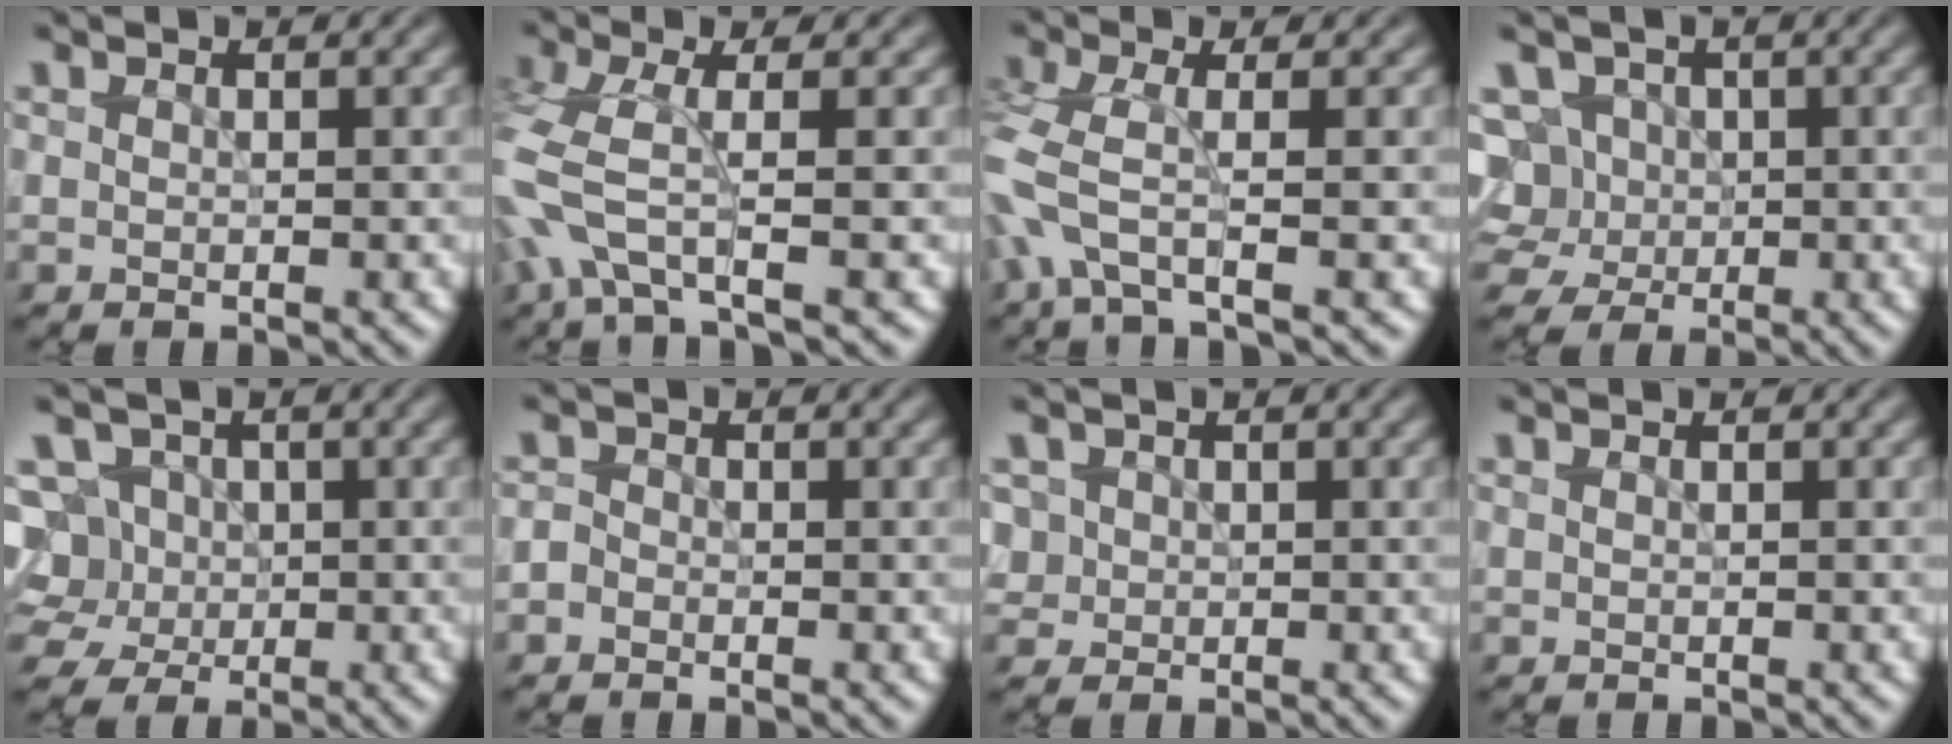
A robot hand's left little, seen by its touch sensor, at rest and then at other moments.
{"total": 5.1, "force": [-1.5, 1.7, 4.6], "torque": [-0.117, -0.005, -0.039]}
{"total": 4.4, "force": [-1.4, 1.2, 3.9], "torque": [-0.094, -0.006, -0.037]}
{"total": 6.8, "force": [1.5, 5.8, 3.2], "torque": [-0.048, 0.036, -0.001]}
{"total": 7.7, "force": [1.2, 6.7, 3.7], "torque": [-0.059, 0.040, -0.016]}
{"total": 1.4, "force": [-0.9, 1.0, 0.4], "torque": [-0.004, 0.006, -0.019]}
{"total": 2.3, "force": [0.5, 2.2, 0.6], "torque": [0.000, 0.018, 0.000]}
{"total": 0.0}